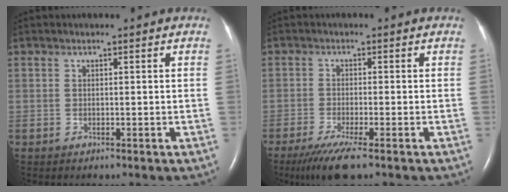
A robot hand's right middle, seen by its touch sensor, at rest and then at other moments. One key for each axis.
{"total": 6.2, "fx": -4.2, "fy": 0.4, "fz": 4.6, "tx": -0.086, "ty": -0.018, "tz": -0.072}